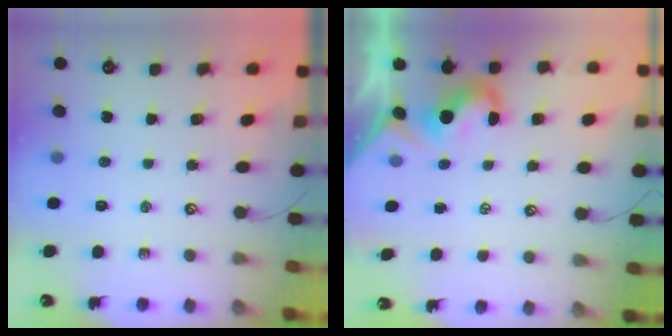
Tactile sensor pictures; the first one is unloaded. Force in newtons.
{"total": 1.8, "press": 1.6, "slide": 0.8}